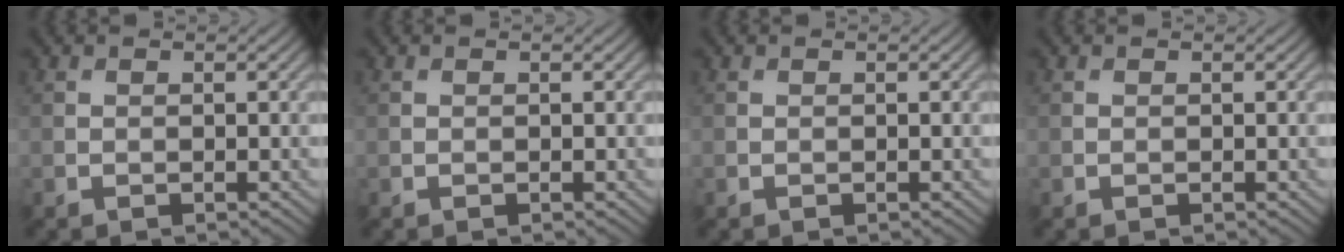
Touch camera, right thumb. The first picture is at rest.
{"total": 0.0}
{"total": 0.0}
{"total": 0.0}